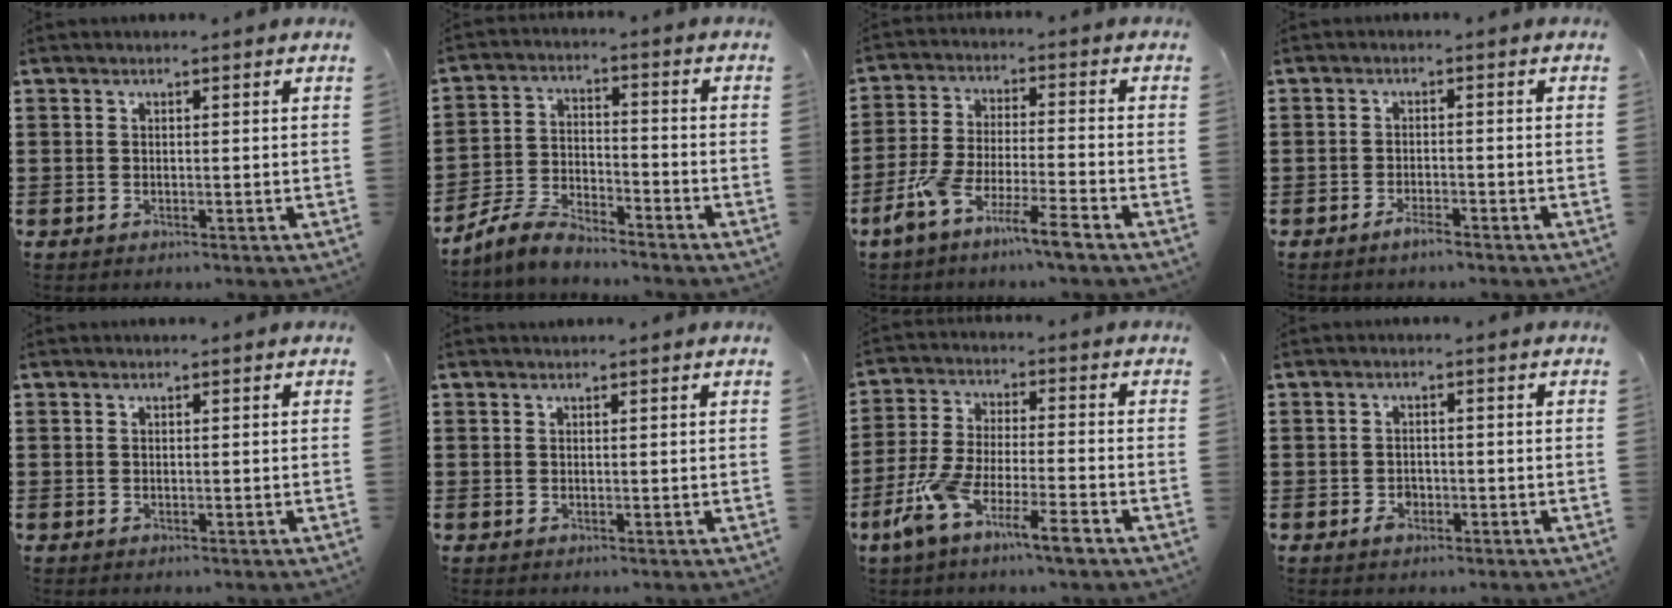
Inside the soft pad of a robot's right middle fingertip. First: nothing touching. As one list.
[{"total": 5.9, "force": [-5.5, 1.0, 1.8], "torque": [-0.050, 0.002, -0.112]}, {"total": 7.6, "force": [-6.0, 0.1, 4.6], "torque": [-0.114, -0.014, -0.122]}, {"total": 2.1, "force": [-1.6, 0.3, 1.2], "torque": [-0.030, -0.002, -0.033]}, {"total": 0.0}, {"total": 0.0}, {"total": 9.2, "force": [-6.2, 1.5, 6.7], "torque": [-0.154, -0.007, -0.122]}, {"total": 1.7, "force": [-1.0, 1.0, 1.0], "torque": [-0.021, 0.001, -0.019]}]